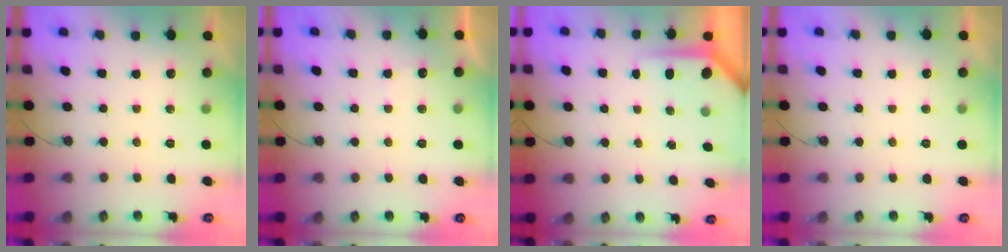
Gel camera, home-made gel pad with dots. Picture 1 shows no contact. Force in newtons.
{"total": 2.5, "press": 2.5, "slide": 0.5}
{"total": 4.4, "press": 4.4, "slide": 0.4}
{"total": 0.0}